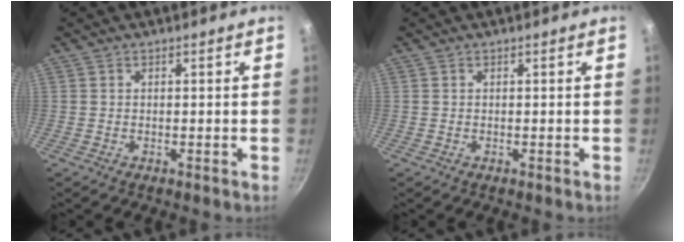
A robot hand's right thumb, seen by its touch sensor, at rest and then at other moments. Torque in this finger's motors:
{"motor_torque": [-0.27, 0.26, 0.02, -0.04, 0.02]}